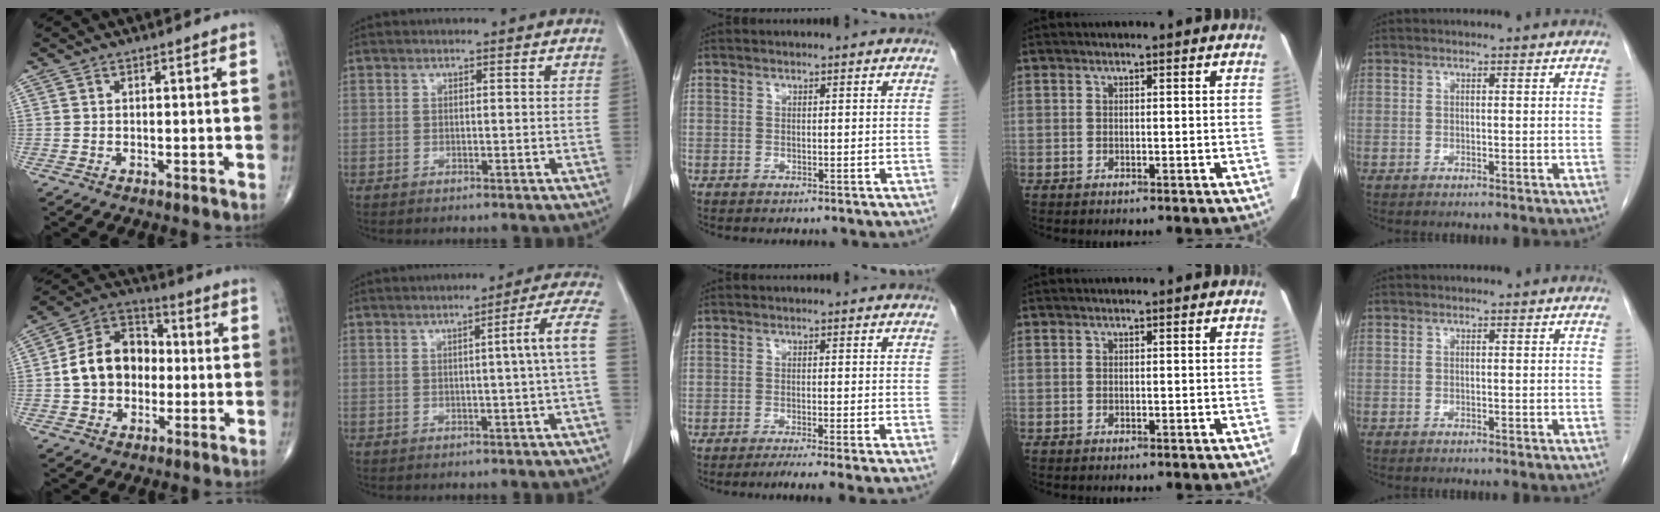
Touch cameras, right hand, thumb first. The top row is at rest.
{"thumb": {"total": 13.3, "force": [-0.7, 10.2, 8.4], "torque": [-0.115, 0.038, -0.022]}, "index": {"total": 5.8, "force": [0.0, -1.4, 5.6], "torque": [-0.070, 0.007, 0.001]}, "middle": {"total": 5.4, "force": [-3.8, -0.5, 3.8], "torque": [-0.047, -0.012, -0.058]}}